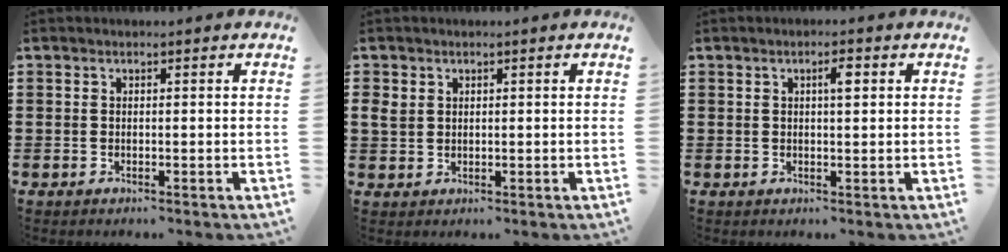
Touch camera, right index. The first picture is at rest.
{"total": 2.0, "force": [1.0, 1.6, 0.8], "torque": [-0.028, 0.004, 0.017]}
{"total": 2.4, "force": [0.7, 0.6, 2.2], "torque": [-0.036, 0.004, 0.008]}